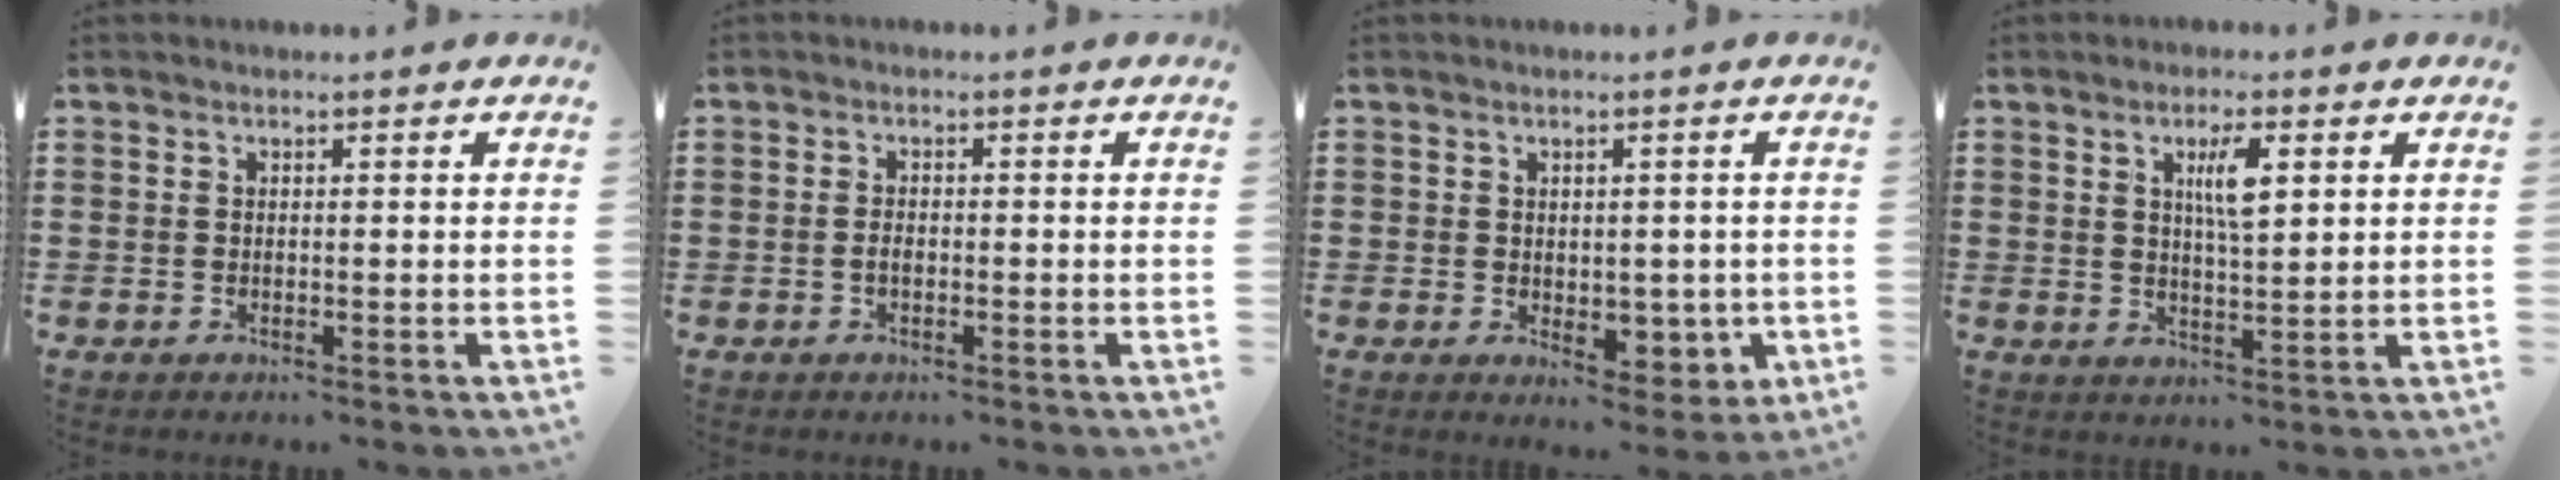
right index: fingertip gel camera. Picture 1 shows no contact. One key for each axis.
{"total": 1.1, "fx": -0.3, "fy": 0.5, "fz": 0.9, "tx": -0.020, "ty": 0.000, "tz": -0.006}
{"total": 3.5, "fx": 0.5, "fy": 3.0, "fz": 1.6, "tx": -0.021, "ty": 0.004, "tz": 0.009}
{"total": 5.0, "fx": 1.8, "fy": 1.2, "fz": 4.5, "tx": -0.079, "ty": 0.002, "tz": 0.023}